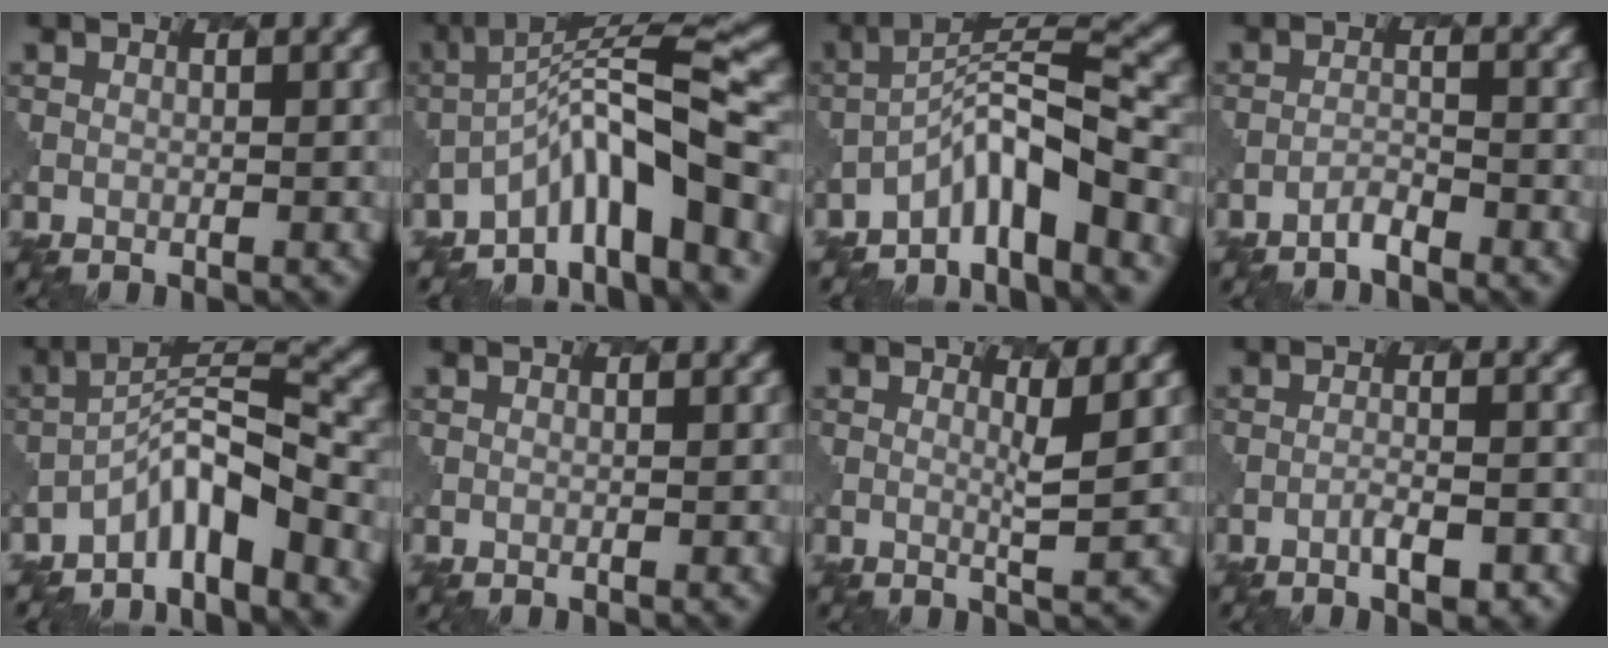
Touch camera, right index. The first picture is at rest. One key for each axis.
{"total": 8.3, "fx": -4.7, "fy": 1.6, "fz": 6.6, "tx": -0.099, "ty": 0.017, "tz": -0.081}
{"total": 6.5, "fx": -4.2, "fy": 1.4, "fz": 4.8, "tx": -0.075, "ty": 0.014, "tz": -0.078}
{"total": 1.2, "fx": -1.2, "fy": 0.1, "fz": 0.3, "tx": -0.002, "ty": 0.004, "tz": -0.023}
{"total": 5.8, "fx": -3.9, "fy": 1.4, "fz": 4.1, "tx": -0.065, "ty": 0.012, "tz": -0.073}
{"total": 0.0}
{"total": 2.0, "fx": 0.9, "fy": 0.3, "fz": 1.8, "tx": -0.031, "ty": -0.003, "tz": 0.012}
{"total": 2.4, "fx": -1.3, "fy": 0.5, "fz": 1.9, "tx": -0.033, "ty": 0.003, "tz": -0.022}